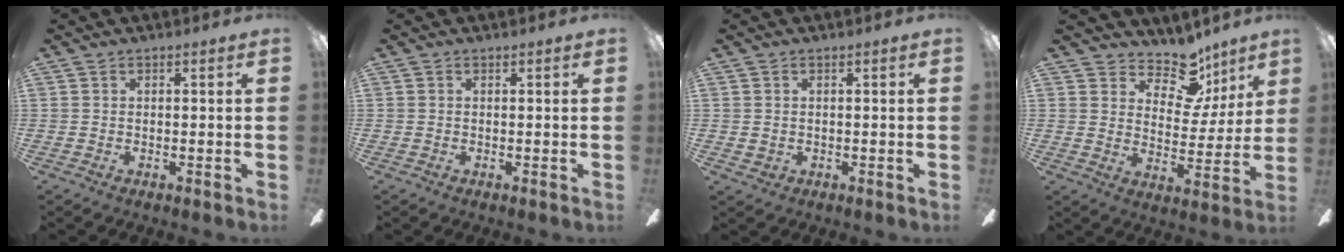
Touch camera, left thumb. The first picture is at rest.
{"total": 0.0}
{"total": 1.0, "force": [0.5, 0.9, 0.2], "torque": [-0.007, 0.004, 0.007]}
{"total": 11.9, "force": [8.6, 6.4, 5.1], "torque": [-0.079, -0.060, 0.157]}